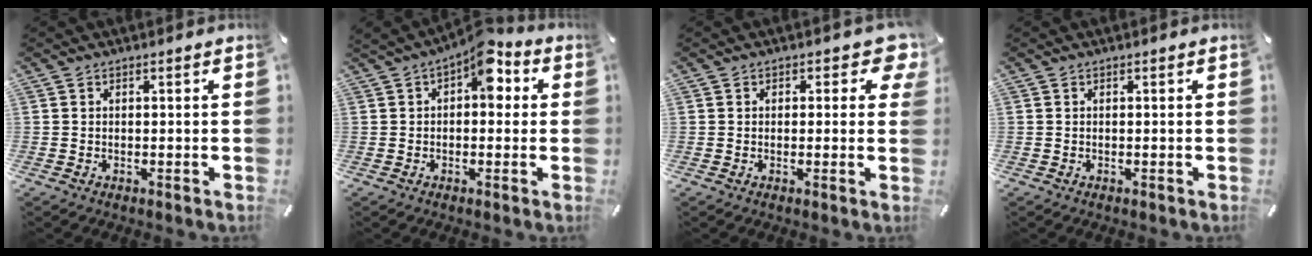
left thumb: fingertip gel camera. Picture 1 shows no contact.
{"total": 8.6, "force": [3.1, 4.7, 6.4], "torque": [-0.087, -0.012, 0.049]}
{"total": 4.7, "force": [2.0, 2.9, 3.1], "torque": [-0.026, -0.004, 0.028]}
{"total": 0.0}